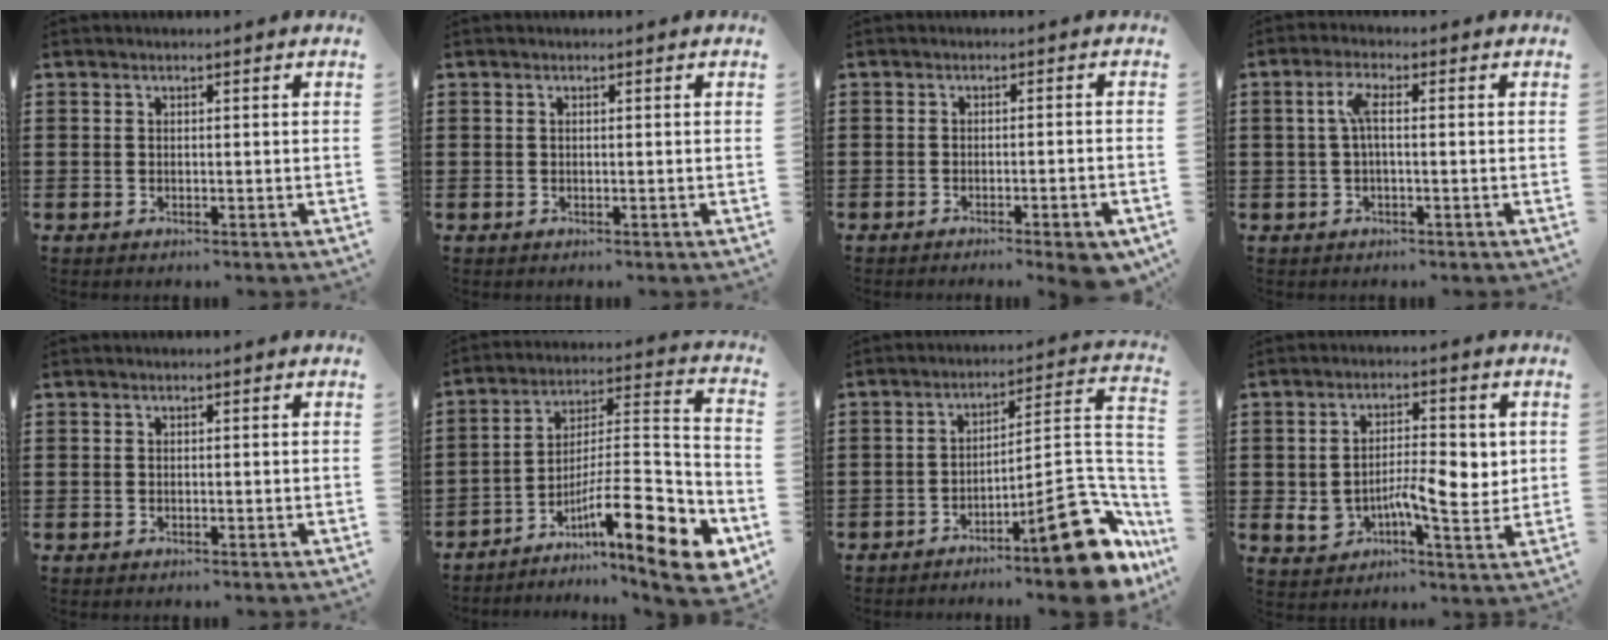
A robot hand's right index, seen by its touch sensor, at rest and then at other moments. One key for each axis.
{"total": 0.0}
{"total": 2.5, "fx": -1.9, "fy": -0.1, "fz": 1.6, "tx": -0.024, "ty": -0.003, "tz": -0.033}
{"total": 3.6, "fx": 0.1, "fy": 0.9, "fz": 3.5, "tx": -0.075, "ty": 0.003, "tz": -0.003}
{"total": 0.0}
{"total": 14.8, "fx": -8.1, "fy": 3.1, "fz": 11.9, "tx": -0.166, "ty": 0.011, "tz": -0.141}
{"total": 15.4, "fx": -9.4, "fy": 4.0, "fz": 11.5, "tx": -0.128, "ty": 0.030, "tz": -0.157}
{"total": 8.5, "fx": -1.0, "fy": 4.3, "fz": 7.3, "tx": -0.110, "ty": 0.005, "tz": -0.023}